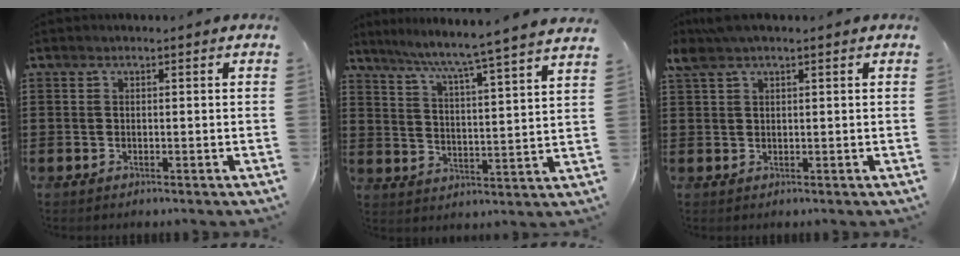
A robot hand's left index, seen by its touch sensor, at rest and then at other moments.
{"total": 5.3, "force": [4.6, -1.6, 2.1], "torque": [-0.063, -0.045, 0.067]}
{"total": 2.8, "force": [1.6, 0.8, 2.2], "torque": [-0.048, 0.003, 0.030]}